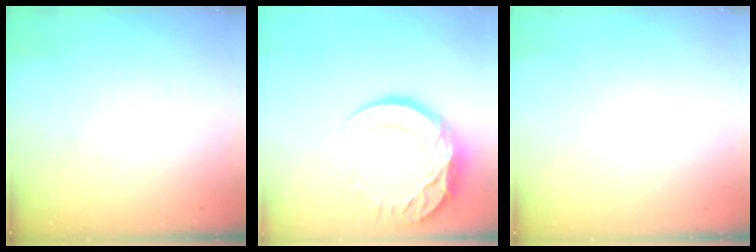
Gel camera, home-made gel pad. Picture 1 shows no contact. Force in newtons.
{"total": 18.6, "press": 18.6, "slide": 1.4}
{"total": 0.0}